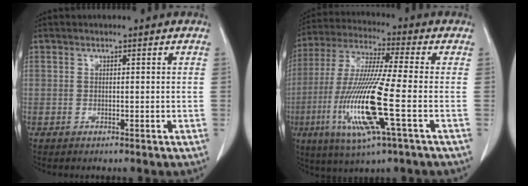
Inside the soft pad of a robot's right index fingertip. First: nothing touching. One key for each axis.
{"total": 16.2, "fx": -4.2, "fy": 0.4, "fz": 15.6, "tx": -0.327, "ty": -0.019, "tz": -0.082}